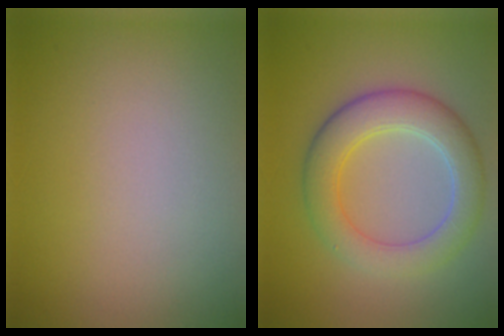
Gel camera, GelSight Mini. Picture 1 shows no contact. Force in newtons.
{"total": 5.5, "press": 5.5, "slide": 0.0}